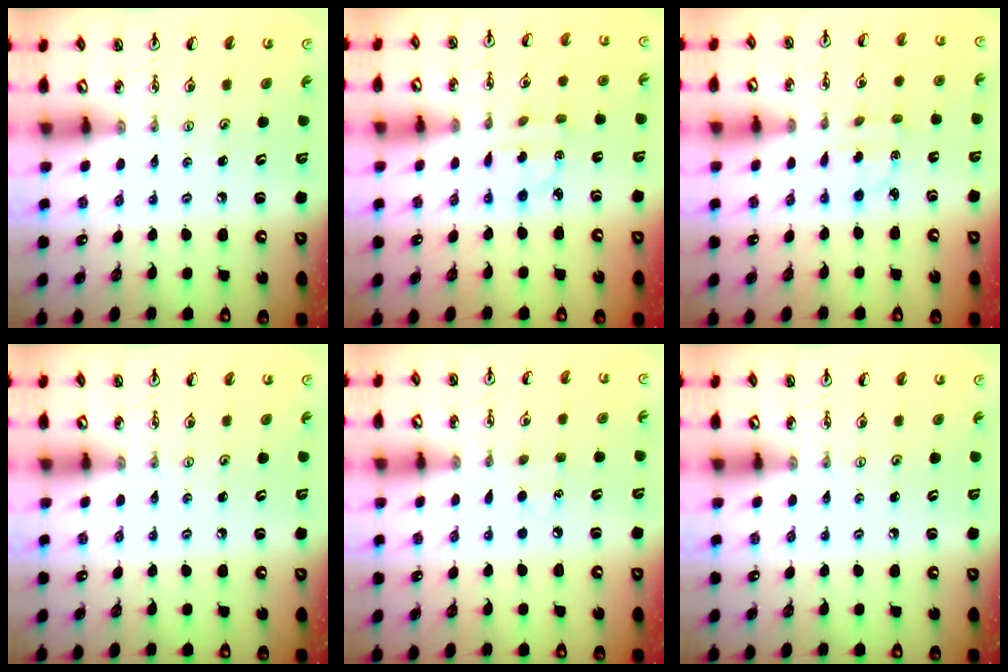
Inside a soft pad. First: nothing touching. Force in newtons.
{"total": 2.4, "press": 2.3, "slide": 0.5}
{"total": 2.6, "press": 2.5, "slide": 0.6}
{"total": 0.0}
{"total": 4.7, "press": 4.7, "slide": 0.5}
{"total": 0.0}